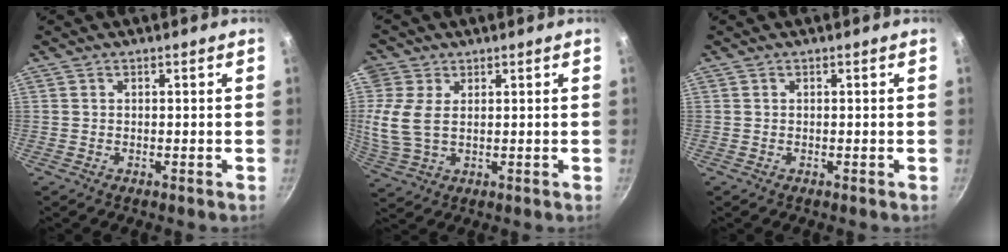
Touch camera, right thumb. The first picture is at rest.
{"total": 8.6, "force": [1.5, 5.8, 6.2], "torque": [-0.134, -0.005, 0.031]}
{"total": 0.0}